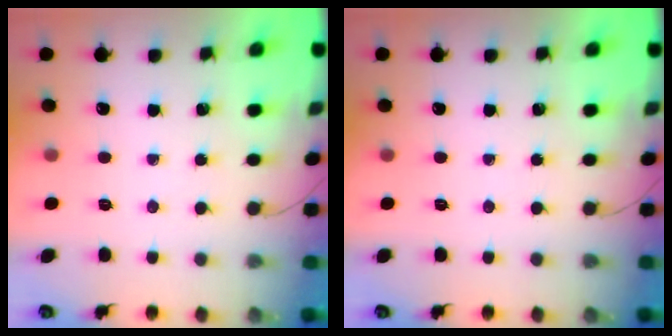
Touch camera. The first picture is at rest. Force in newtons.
{"total": 0.0}